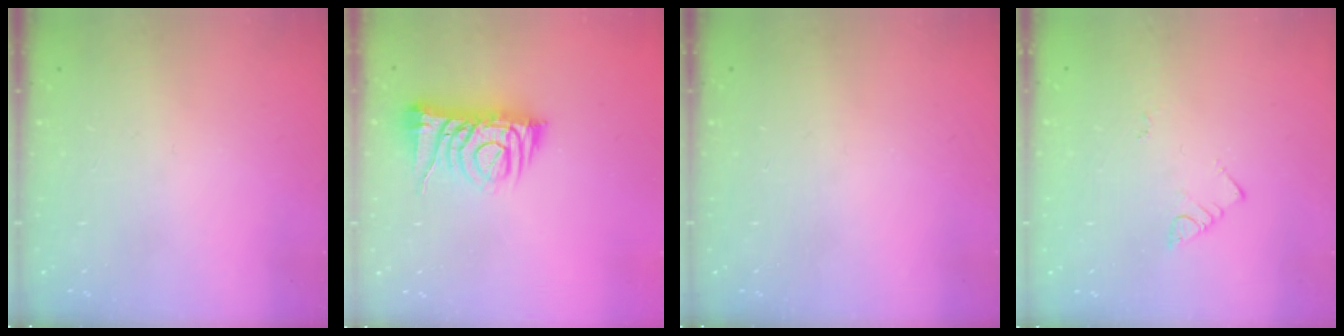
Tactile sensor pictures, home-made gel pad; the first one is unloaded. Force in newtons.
{"total": 9.0, "press": 8.9, "slide": 1.4}
{"total": 0.0}
{"total": 2.7, "press": 2.7, "slide": 0.6}